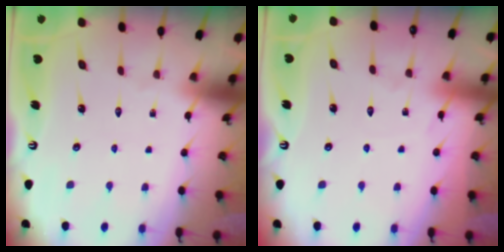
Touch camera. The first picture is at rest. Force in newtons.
{"total": 5.3, "press": 5.2, "slide": 0.8}